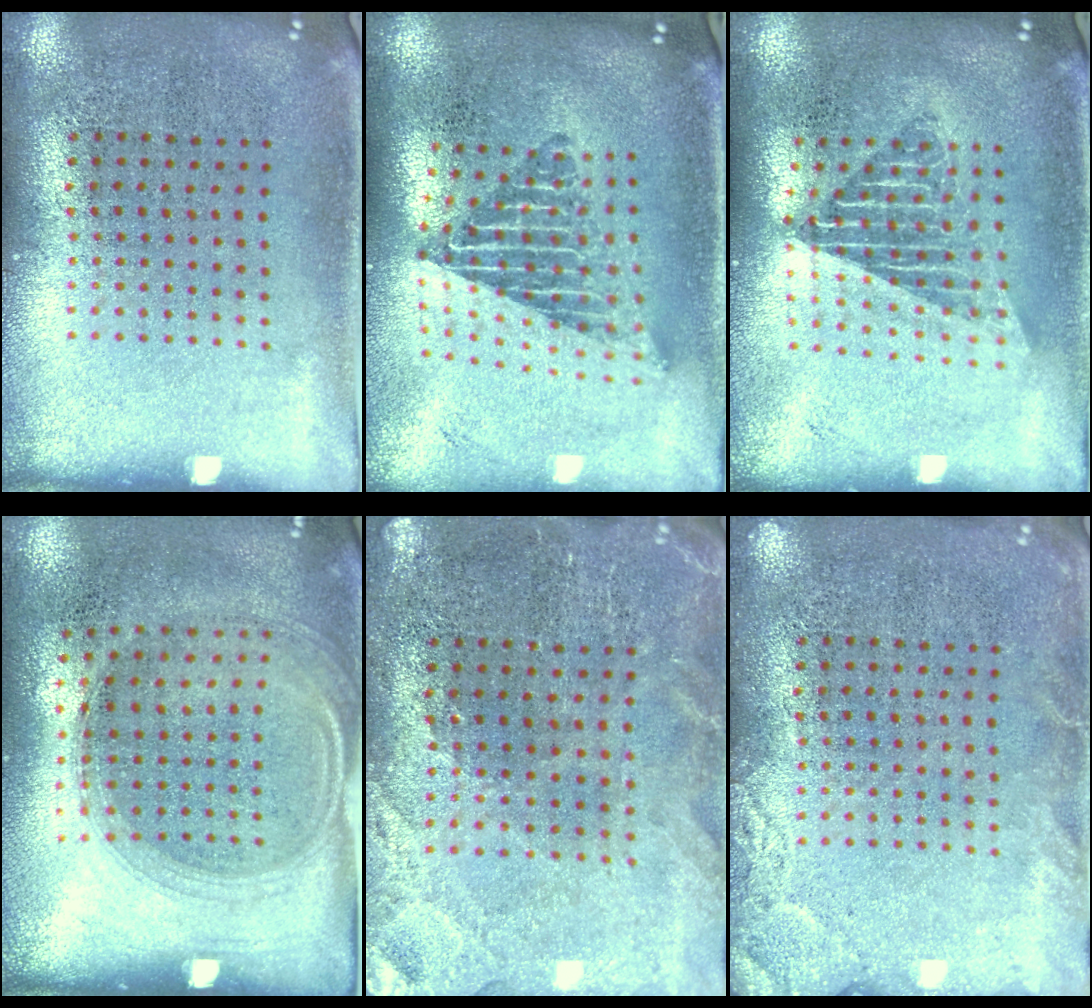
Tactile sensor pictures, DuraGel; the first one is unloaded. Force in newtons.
{"total": 2.0, "press": 1.5, "slide": 1.4}
{"total": 1.6, "press": 1.4, "slide": 0.9}
{"total": 1.5, "press": 1.3, "slide": 0.8}
{"total": 0.9, "press": 0.8, "slide": 0.2}
{"total": 2.4, "press": 2.4, "slide": 0.3}